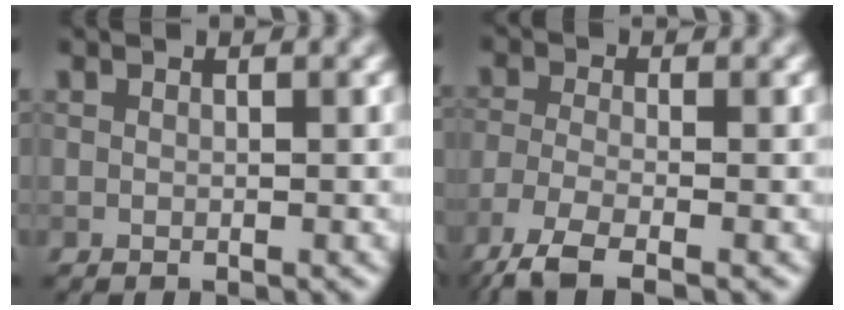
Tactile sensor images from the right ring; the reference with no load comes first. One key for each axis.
{"total": 5.5, "fx": -3.8, "fy": 1.5, "fz": 3.7, "tx": -0.079, "ty": -0.012, "tz": -0.087}